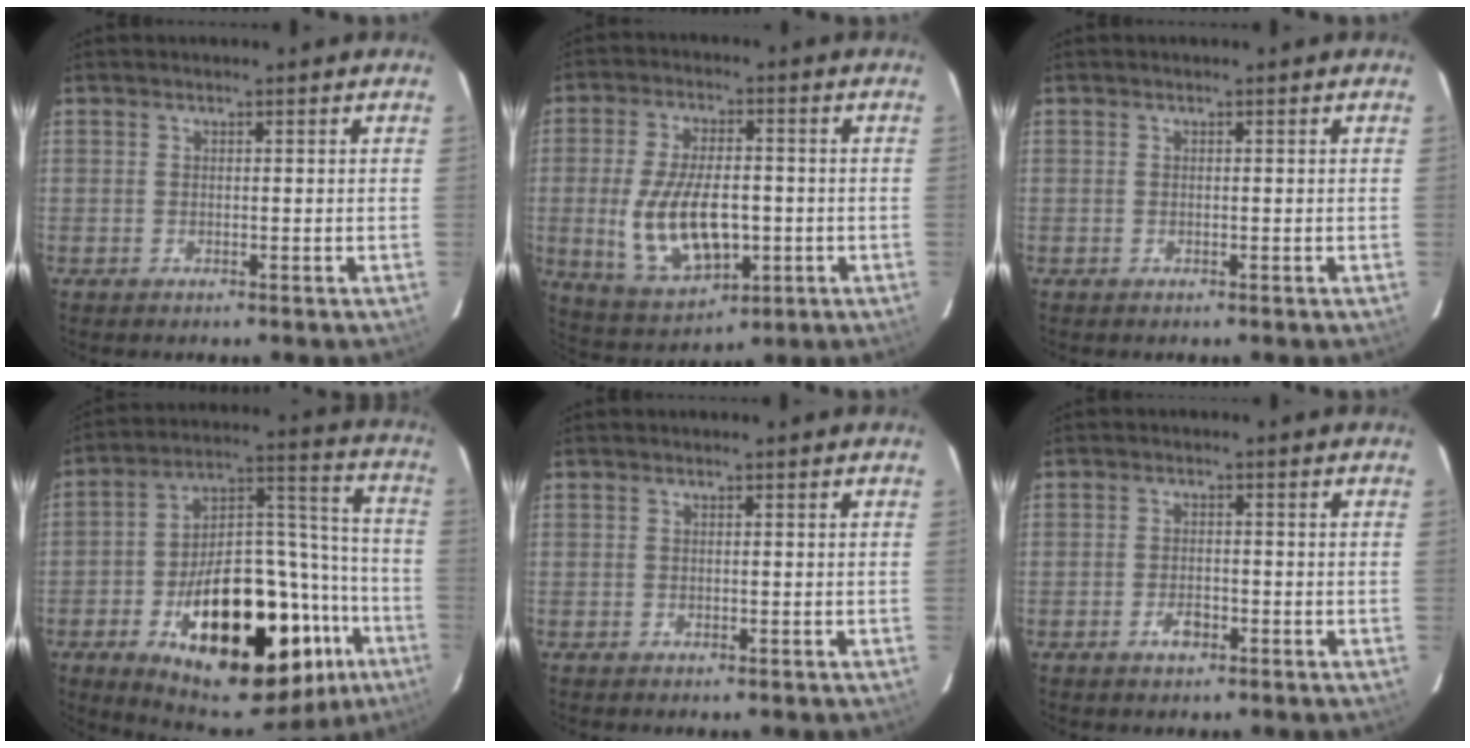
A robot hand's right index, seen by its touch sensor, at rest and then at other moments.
{"total": 14.6, "force": [-2.1, 7.5, 12.4], "torque": [-0.253, -0.015, -0.019]}
{"total": 0.0}
{"total": 34.6, "force": [-16.2, 16.1, 25.9], "torque": [-0.383, 0.050, -0.224]}
{"total": 0.0}
{"total": 2.9, "force": [-1.6, 1.5, 1.9], "torque": [-0.038, 0.001, -0.027]}